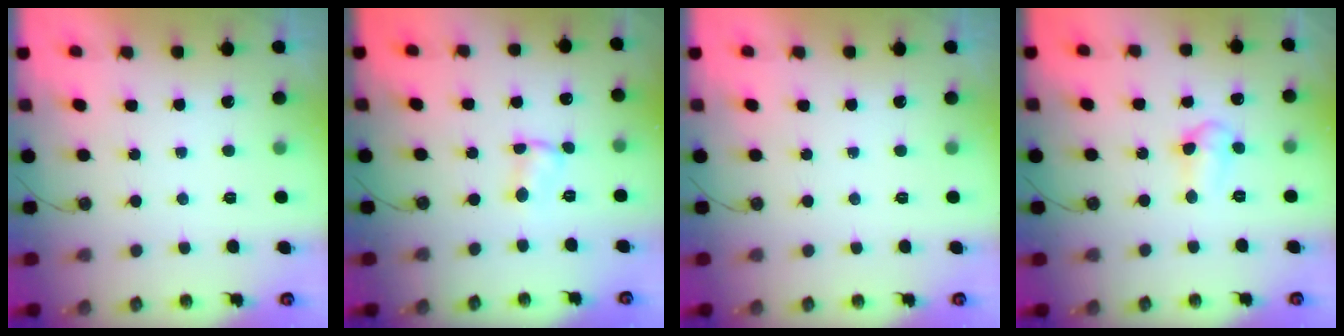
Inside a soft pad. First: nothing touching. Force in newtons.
{"total": 1.8, "press": 1.8, "slide": 0.1}
{"total": 0.0}
{"total": 6.5, "press": 5.4, "slide": 3.7}